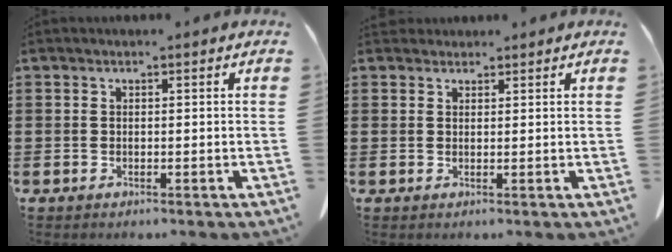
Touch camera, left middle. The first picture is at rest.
{"total": 1.7, "force": [1.5, 0.7, 0.2], "torque": [-0.008, 0.003, 0.031]}